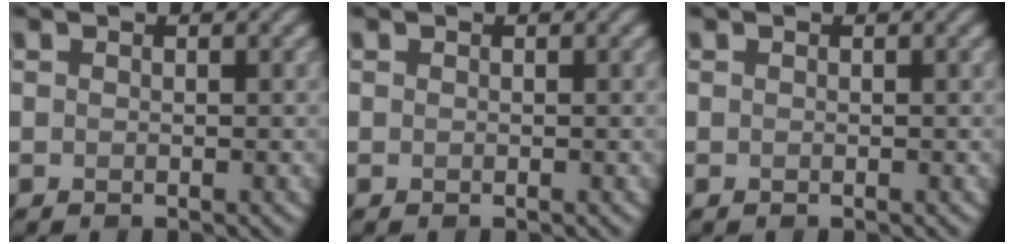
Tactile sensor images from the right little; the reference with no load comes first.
{"total": 0.0}
{"total": 0.0}